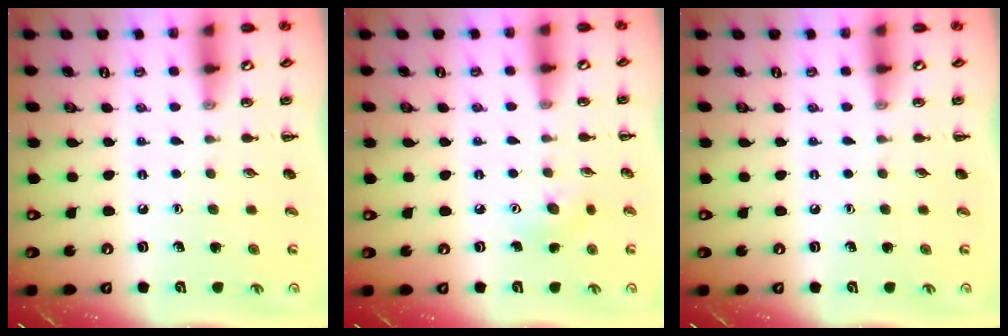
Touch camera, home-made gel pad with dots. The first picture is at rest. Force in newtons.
{"total": 6.0, "press": 5.8, "slide": 1.4}
{"total": 0.0}